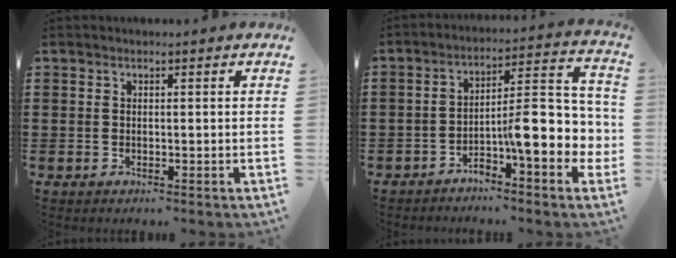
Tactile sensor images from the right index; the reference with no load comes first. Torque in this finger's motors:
{"motor_torque": [1.52, -0.62, 0.58, 0.15]}